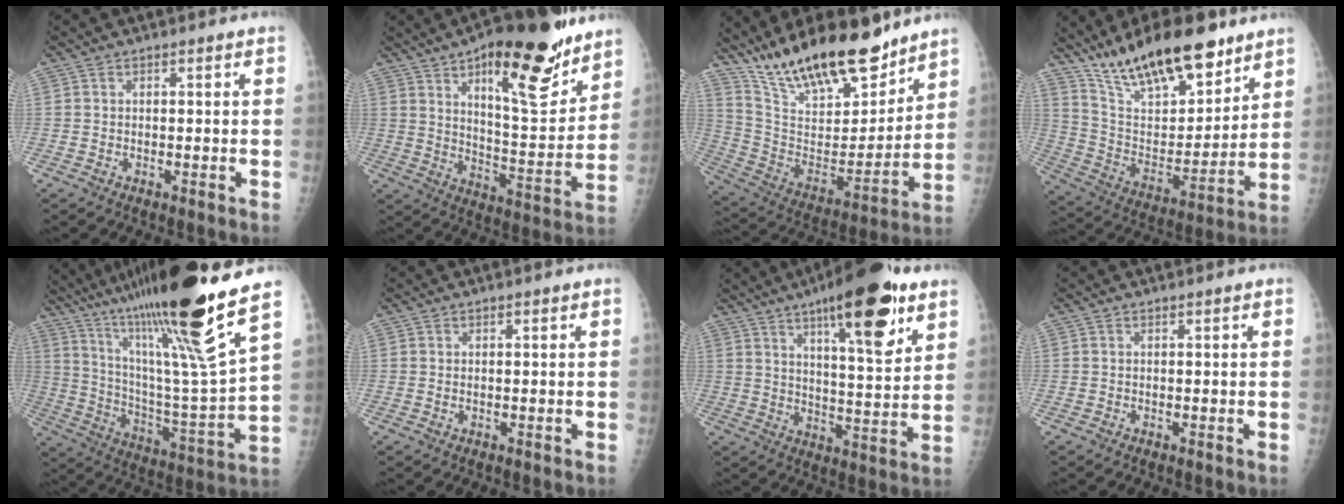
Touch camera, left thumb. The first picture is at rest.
{"total": 23.4, "force": [14.1, 7.9, 17.0], "torque": [-0.215, -0.070, 0.219]}
{"total": 24.6, "force": [19.1, 8.1, 13.2], "torque": [-0.196, -0.083, 0.333]}
{"total": 22.7, "force": [16.5, 8.0, 13.3], "torque": [-0.182, -0.070, 0.289]}
{"total": 29.5, "force": [20.0, 2.4, 21.6], "torque": [-0.360, -0.076, 0.344]}
{"total": 0.9, "force": [0.2, 0.4, 0.7], "torque": [-0.016, 0.005, 0.007]}
{"total": 19.2, "force": [10.7, 5.4, 15.0], "torque": [-0.194, -0.047, 0.159]}
{"total": 0.0}